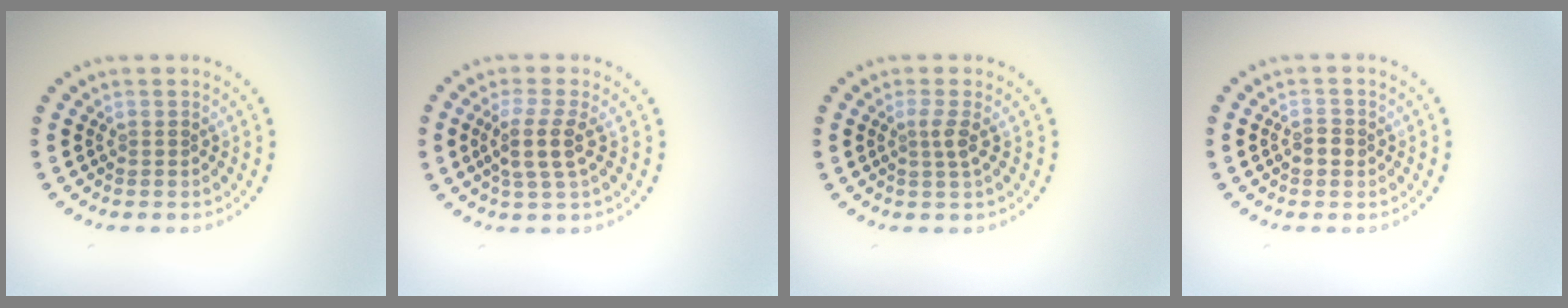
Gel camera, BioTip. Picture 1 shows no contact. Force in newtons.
{"total": 2.8, "press": 2.3, "slide": 1.6}
{"total": 1.5, "press": 1.0, "slide": 1.1}
{"total": 1.2, "press": 1.2, "slide": 0.1}